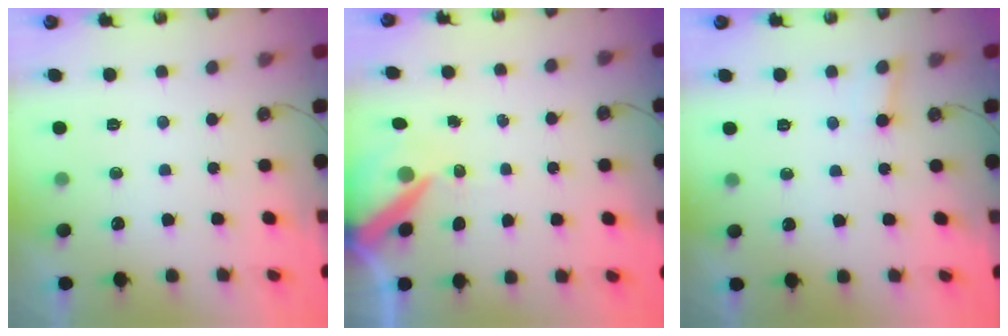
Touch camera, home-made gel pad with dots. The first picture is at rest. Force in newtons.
{"total": 8.5, "press": 8.4, "slide": 1.2}
{"total": 2.6, "press": 2.6, "slide": 0.1}